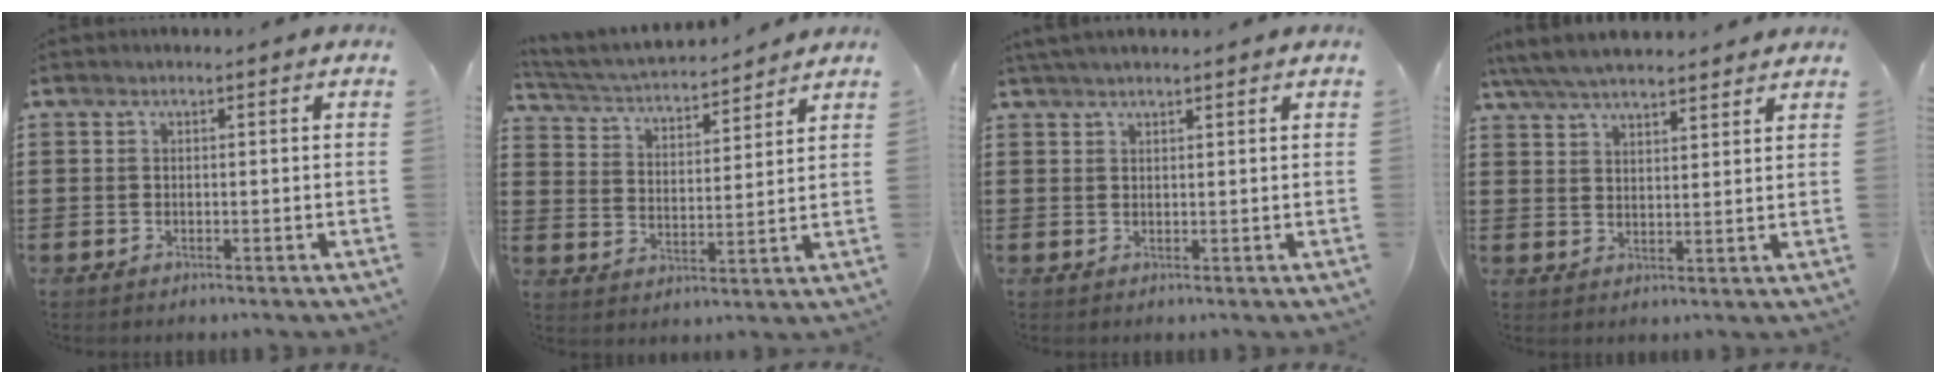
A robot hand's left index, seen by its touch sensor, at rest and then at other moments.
{"total": 3.8, "force": [3.7, 0.4, 0.8], "torque": [-0.038, -0.026, 0.058]}
{"total": 1.7, "force": [1.6, 0.2, 0.6], "torque": [-0.015, 0.001, 0.030]}
{"total": 5.9, "force": [5.5, 0.8, 1.9], "torque": [-0.054, -0.015, 0.102]}